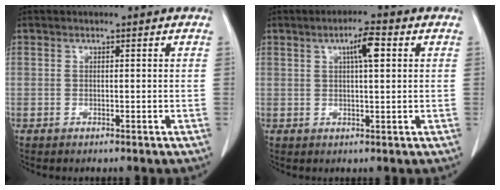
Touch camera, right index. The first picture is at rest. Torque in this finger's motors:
{"motor_torque": [0.49, 0.18, 0.11, 0.04]}